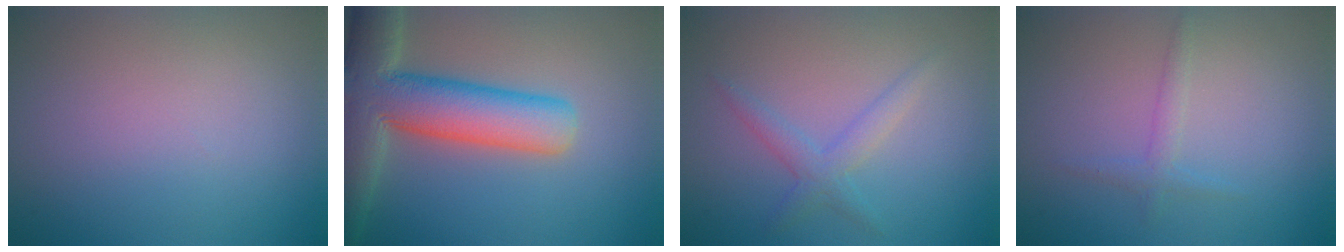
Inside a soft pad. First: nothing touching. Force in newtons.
{"total": 10.4, "press": 10.4, "slide": 0.8}
{"total": 2.2, "press": 2.2, "slide": 0.1}
{"total": 1.4, "press": 1.4, "slide": 0.1}